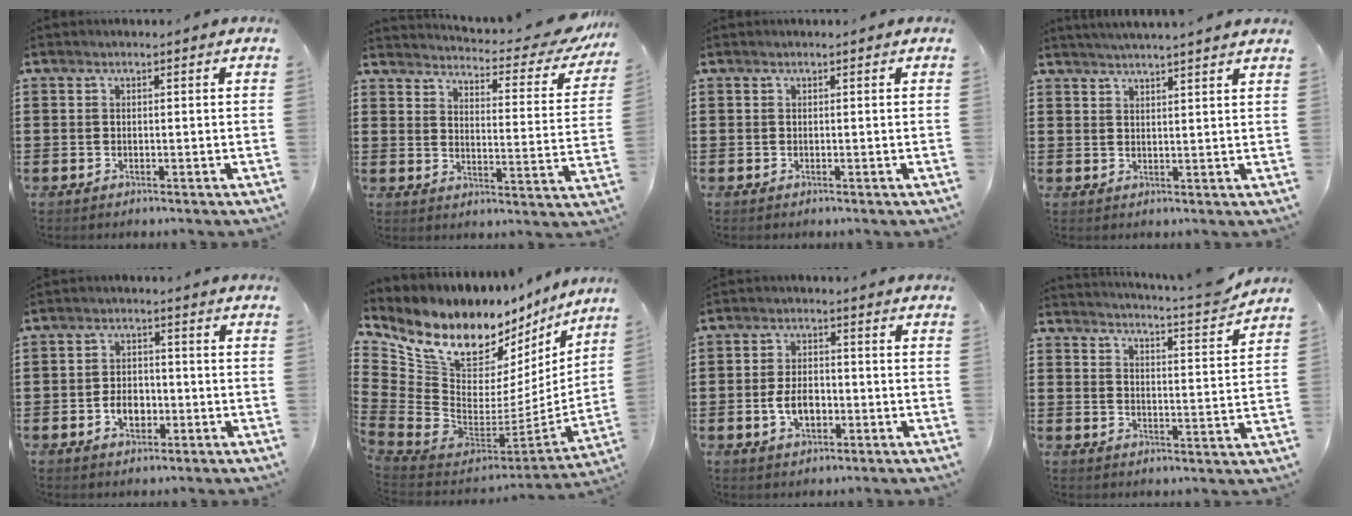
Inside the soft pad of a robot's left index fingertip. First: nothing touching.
{"total": 3.9, "force": [3.6, 0.1, 1.5], "torque": [-0.036, -0.037, 0.052]}
{"total": 0.0}
{"total": 2.7, "force": [2.6, -0.8, 0.3], "torque": [-0.011, -0.011, 0.048]}
{"total": 4.0, "force": [-1.5, 2.7, 2.6], "torque": [-0.041, 0.000, -0.031]}
{"total": 11.1, "force": [8.2, 5.9, 4.4], "torque": [-0.112, -0.081, 0.146]}
{"total": 4.8, "force": [-1.4, 2.7, 3.7], "torque": [-0.065, 0.001, -0.029]}
{"total": 3.9, "force": [3.7, -0.8, 1.1], "torque": [-0.031, -0.036, 0.056]}